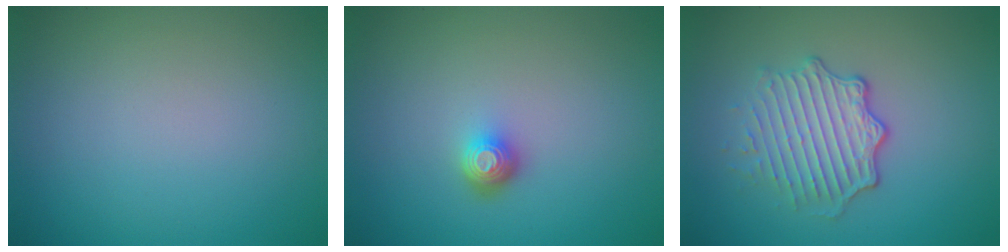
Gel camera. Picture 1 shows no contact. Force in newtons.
{"total": 1.7, "press": 1.3, "slide": 1.2}
{"total": 4.5, "press": 3.2, "slide": 3.2}